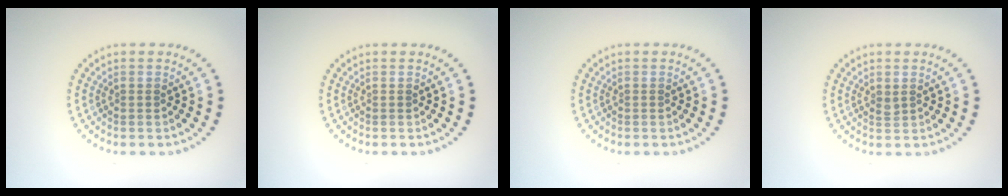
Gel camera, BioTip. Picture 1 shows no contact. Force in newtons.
{"total": 0.0}
{"total": 0.0}
{"total": 0.6, "press": 0.5, "slide": 0.2}